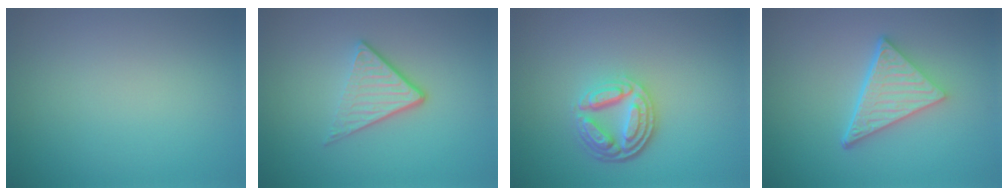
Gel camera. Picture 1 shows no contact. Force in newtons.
{"total": 3.6, "press": 2.4, "slide": 2.7}
{"total": 4.6, "press": 3.6, "slide": 3.0}
{"total": 5.2, "press": 3.7, "slide": 3.6}